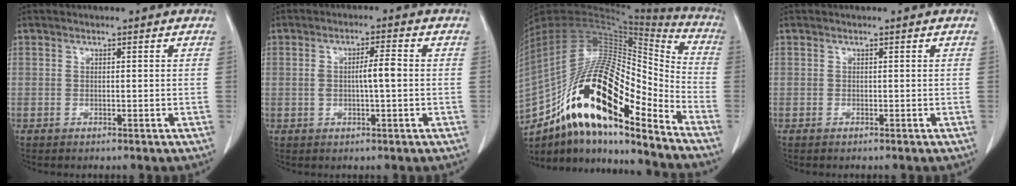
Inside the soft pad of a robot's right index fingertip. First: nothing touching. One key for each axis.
{"total": 3.9, "fx": 0.0, "fy": 0.5, "fz": 3.9, "tx": -0.067, "ty": 0.008, "tz": -0.001}
{"total": 27.4, "fx": -15.5, "fy": 7.3, "fz": 21.4, "tx": -0.396, "ty": 0.002, "tz": -0.266}
{"total": 0.0}